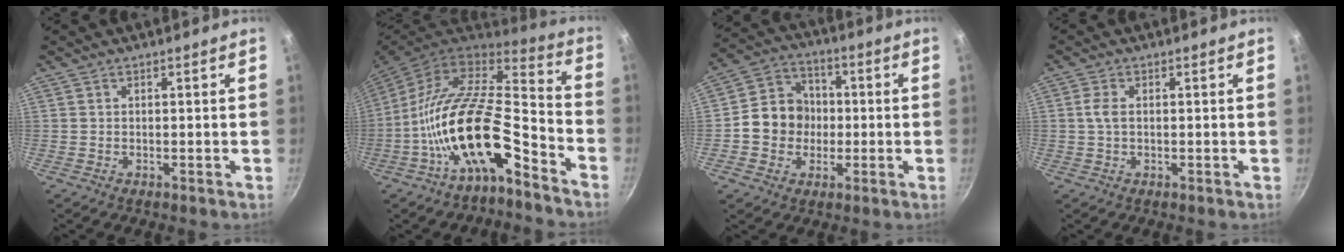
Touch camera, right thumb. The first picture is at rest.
{"total": 20.1, "force": [-8.9, 8.0, 16.2], "torque": [-0.273, 0.065, -0.173]}
{"total": 10.9, "force": [-0.9, 9.6, 5.0], "torque": [-0.049, 0.022, -0.033]}
{"total": 2.5, "force": [0.2, 1.4, 2.1], "torque": [-0.045, 0.004, 0.002]}